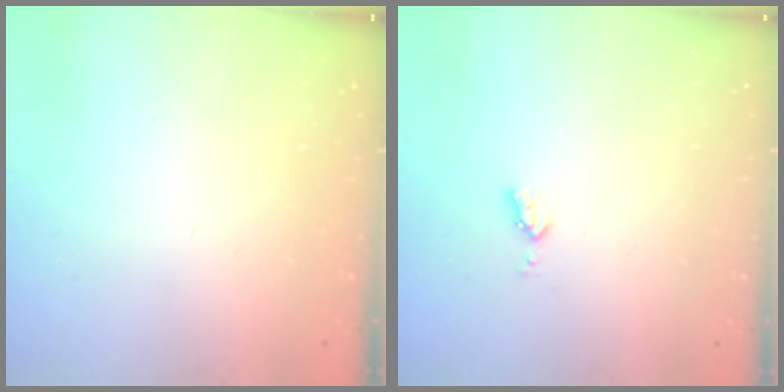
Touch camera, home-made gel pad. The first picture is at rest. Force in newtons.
{"total": 3.6, "press": 3.5, "slide": 0.4}